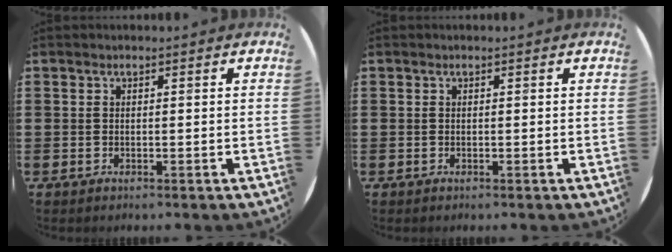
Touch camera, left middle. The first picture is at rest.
{"total": 0.0}